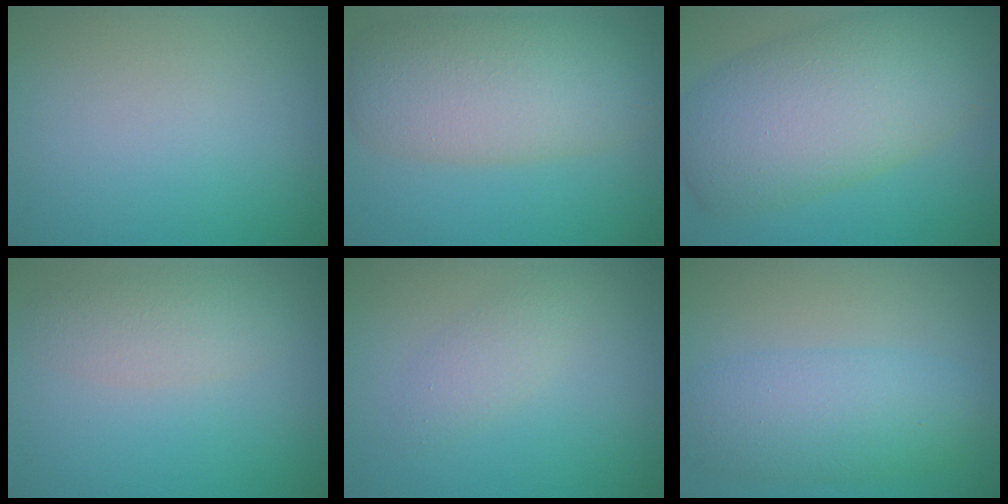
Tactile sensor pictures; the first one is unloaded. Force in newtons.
{"total": 7.5, "press": 7.5, "slide": 0.2}
{"total": 10.0, "press": 10.0, "slide": 0.5}
{"total": 2.3, "press": 2.3, "slide": 0.2}
{"total": 1.6, "press": 1.6, "slide": 0.1}
{"total": 5.1, "press": 5.1, "slide": 0.1}